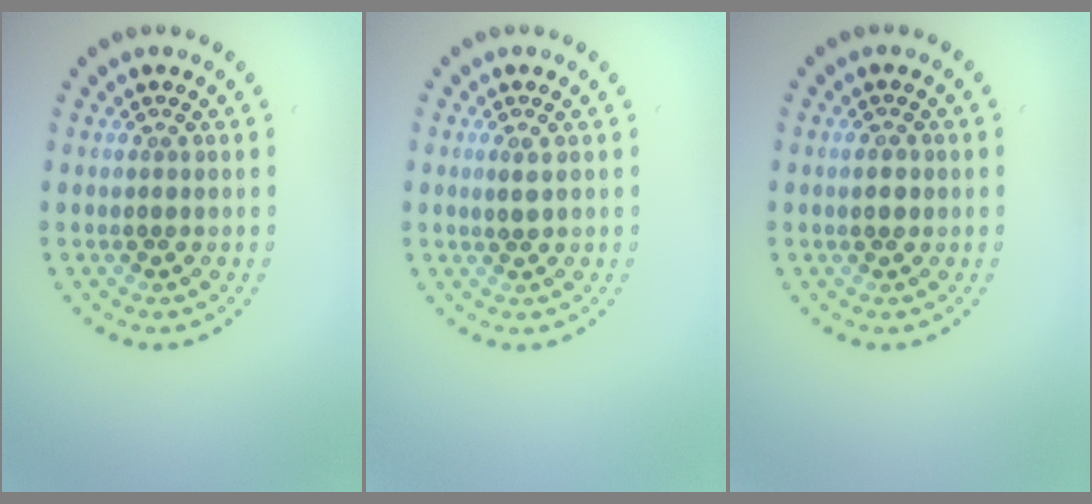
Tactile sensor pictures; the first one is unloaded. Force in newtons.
{"total": 1.0, "press": 0.9, "slide": 0.5}
{"total": 1.2, "press": 1.1, "slide": 0.1}